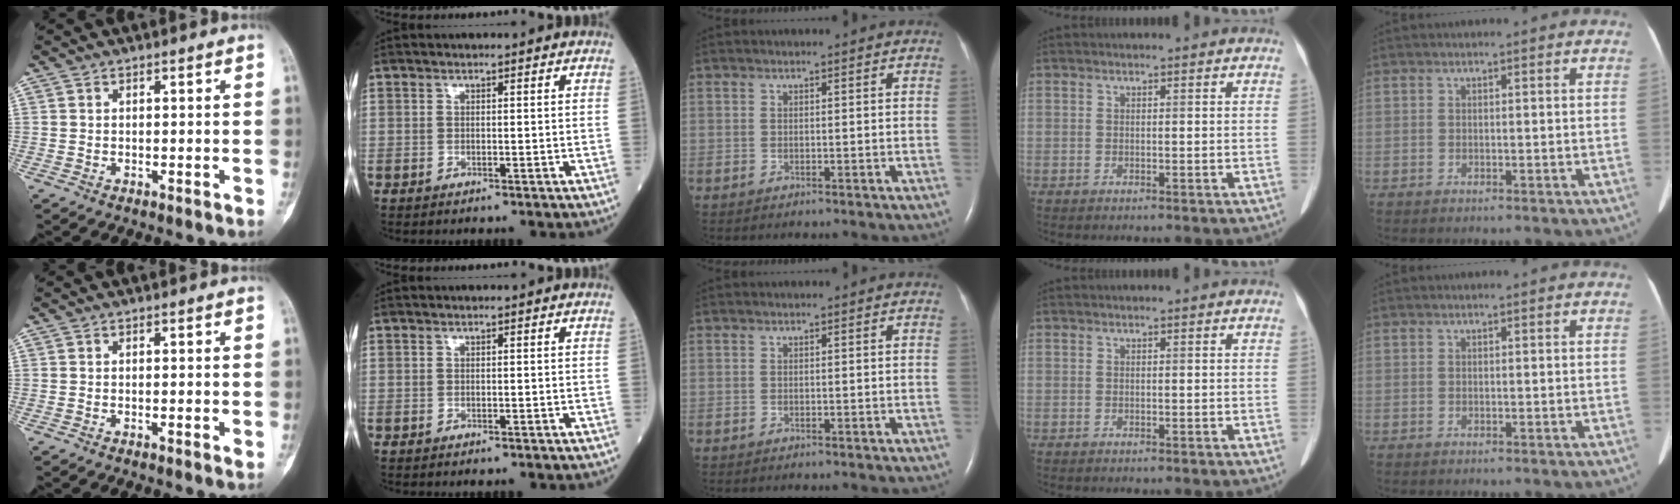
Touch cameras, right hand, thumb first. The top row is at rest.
{"thumb": {"total": 1.3, "force": [-0.2, 0.3, 1.2], "torque": [-0.019, -0.004, -0.003]}, "index": {"total": 0.7, "force": [-0.6, 0.2, 0.3], "torque": [-0.009, -0.002, -0.010]}}